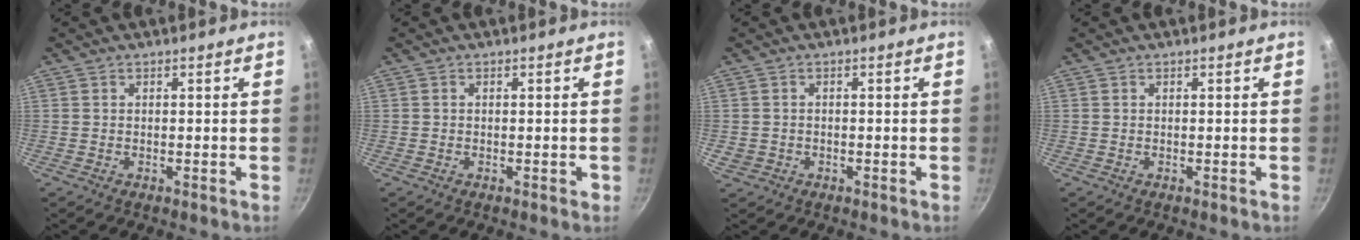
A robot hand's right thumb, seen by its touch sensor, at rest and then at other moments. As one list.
[{"total": 0.9, "force": [-0.2, 0.6, 0.6], "torque": [-0.005, 0.004, -0.004]}, {"total": 1.8, "force": [-0.5, 1.5, 0.9], "torque": [-0.022, 0.003, -0.002]}, {"total": 0.0}]